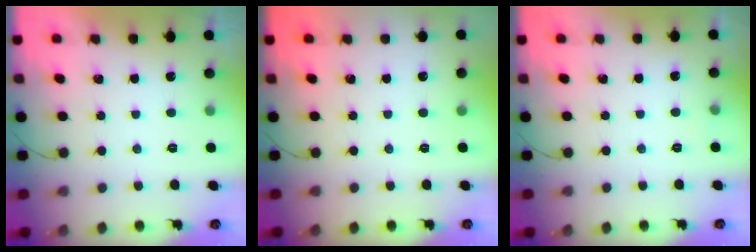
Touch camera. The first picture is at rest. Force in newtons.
{"total": 0.0}
{"total": 6.6, "press": 1.7, "slide": 6.4}